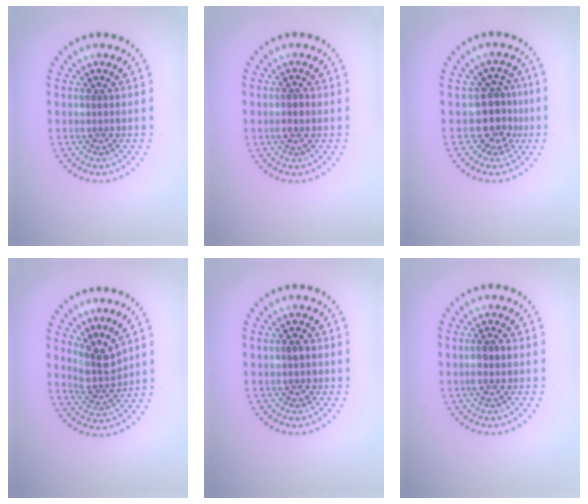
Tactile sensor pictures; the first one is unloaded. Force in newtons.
{"total": 0.9, "press": 0.8, "slide": 0.4}
{"total": 3.1, "press": 2.5, "slide": 1.9}
{"total": 3.0, "press": 2.3, "slide": 2.0}
{"total": 1.3, "press": 1.3, "slide": 0.2}
{"total": 1.2, "press": 1.1, "slide": 0.4}